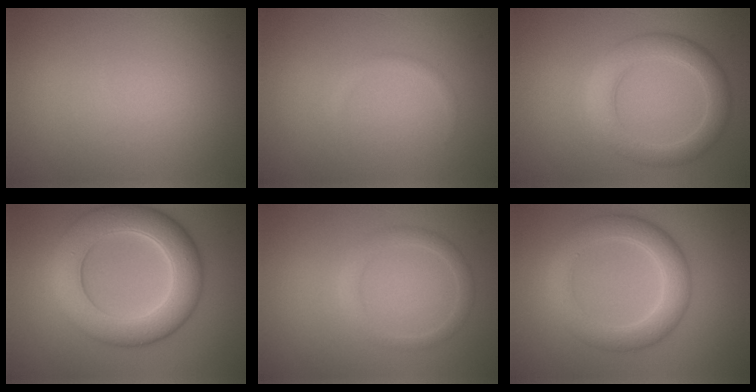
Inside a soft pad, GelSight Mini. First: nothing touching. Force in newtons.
{"total": 0.7, "press": 0.7, "slide": 0.1}
{"total": 4.2, "press": 4.2, "slide": 0.3}
{"total": 8.8, "press": 8.8, "slide": 0.4}
{"total": 2.0, "press": 2.0, "slide": 0.3}
{"total": 4.9, "press": 4.9, "slide": 0.1}